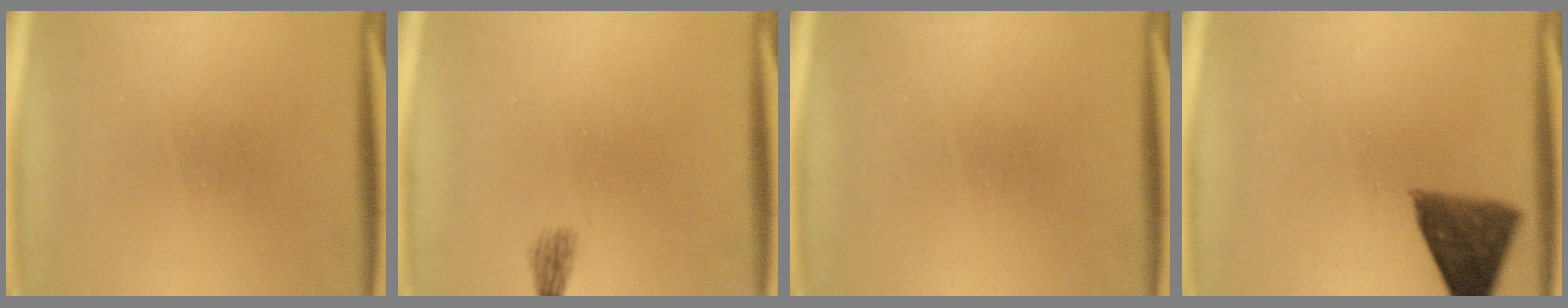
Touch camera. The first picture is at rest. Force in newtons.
{"total": 1.4}
{"total": 0.0}
{"total": 8.4}